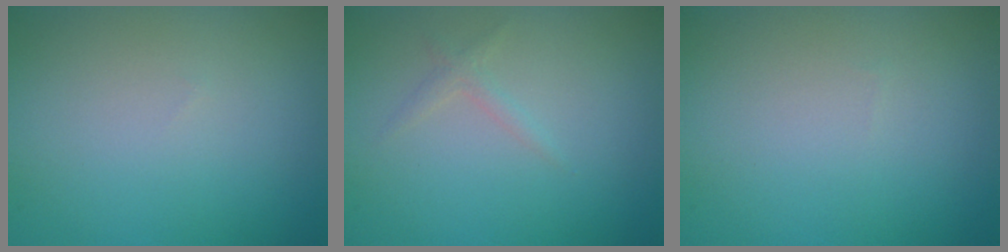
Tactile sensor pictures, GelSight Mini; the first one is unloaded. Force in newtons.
{"total": 0.9, "press": 0.9, "slide": 0.1}
{"total": 0.0}